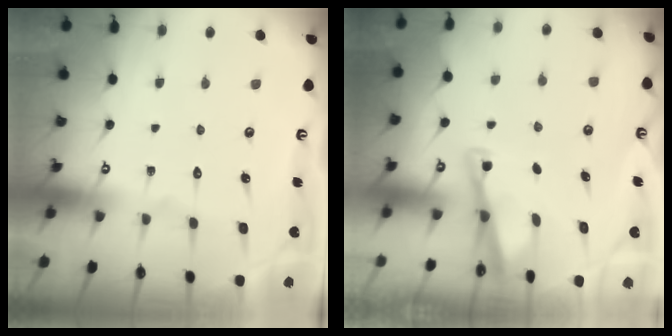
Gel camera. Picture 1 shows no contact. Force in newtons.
{"total": 2.9, "press": 2.9, "slide": 0.3}